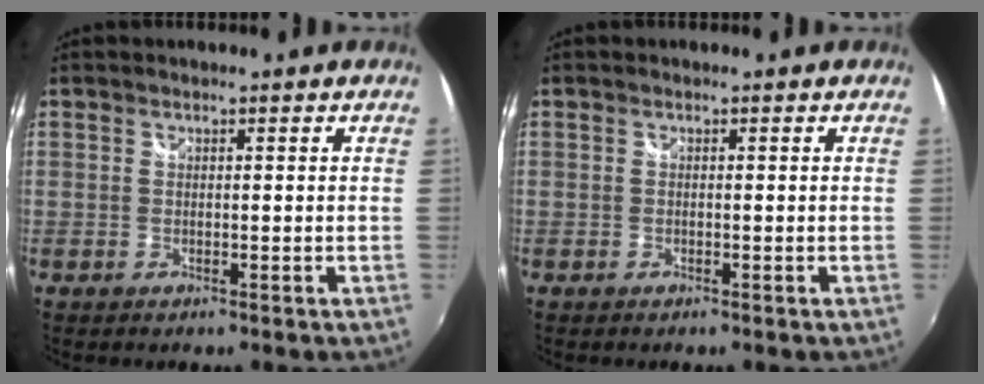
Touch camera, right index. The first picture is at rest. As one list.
[{"total": 0.0}]